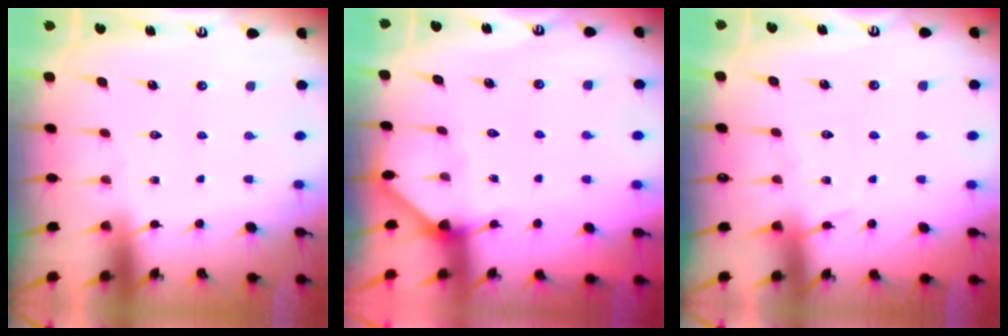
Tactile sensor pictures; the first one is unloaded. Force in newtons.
{"total": 3.1, "press": 3.1, "slide": 0.2}
{"total": 4.6, "press": 4.6, "slide": 0.6}